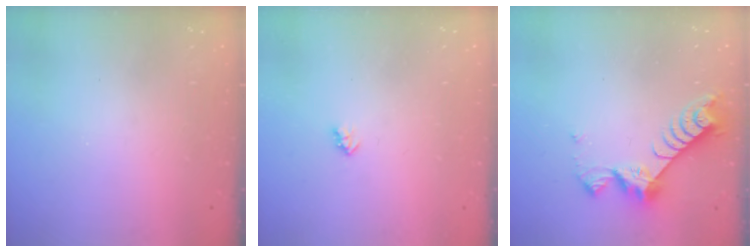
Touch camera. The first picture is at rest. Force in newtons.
{"total": 2.0, "press": 2.0, "slide": 0.3}
{"total": 9.4, "press": 9.4, "slide": 0.7}